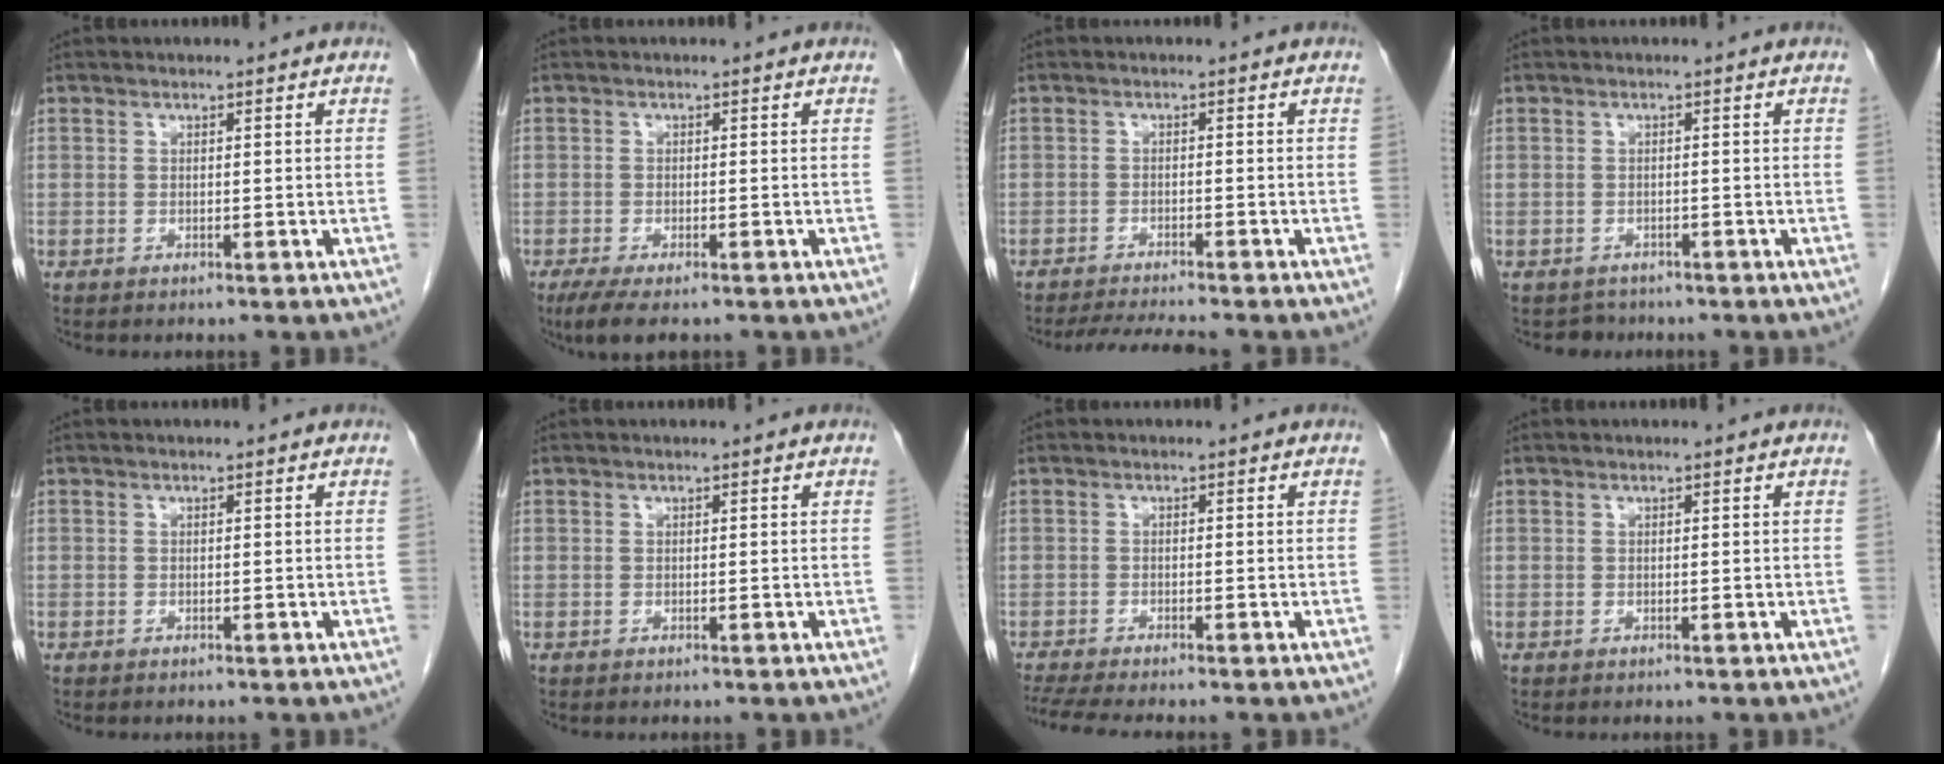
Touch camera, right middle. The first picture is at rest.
{"total": 5.5, "force": [-4.0, 1.5, 3.5], "torque": [-0.058, -0.013, -0.063]}
{"total": 5.8, "force": [-5.4, -0.3, 2.1], "torque": [-0.033, -0.016, -0.088]}
{"total": 2.0, "force": [-1.6, 1.1, -0.5], "torque": [0.002, 0.001, -0.026]}
{"total": 0.0}
{"total": 0.0}
{"total": 6.1, "force": [-5.3, -0.2, 3.0], "torque": [-0.050, -0.015, -0.090]}
{"total": 0.0}